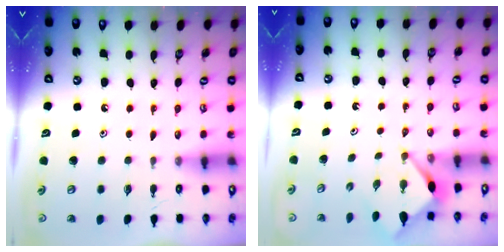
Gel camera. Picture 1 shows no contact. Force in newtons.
{"total": 3.3, "press": 3.2, "slide": 0.3}